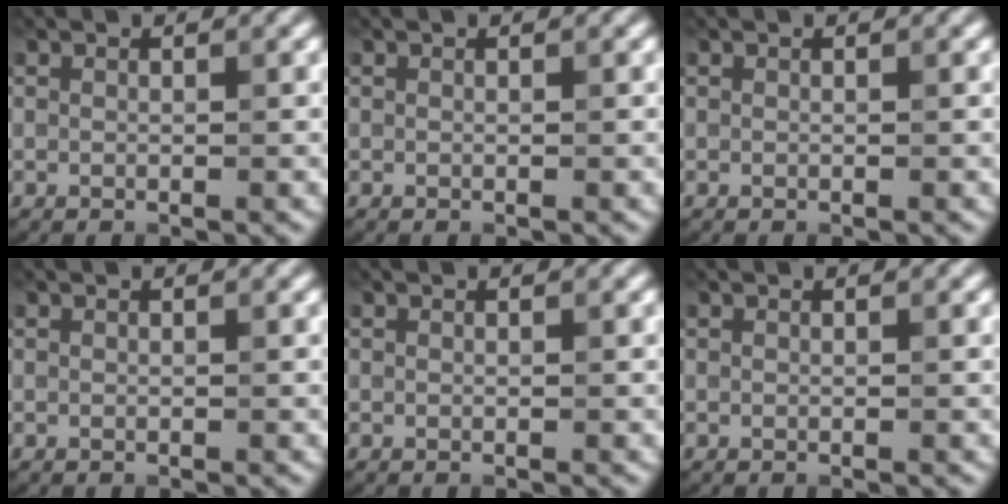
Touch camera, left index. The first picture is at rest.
{"total": 0.0}
{"total": 0.0}
{"total": 0.0}
{"total": 0.0}
{"total": 0.0}